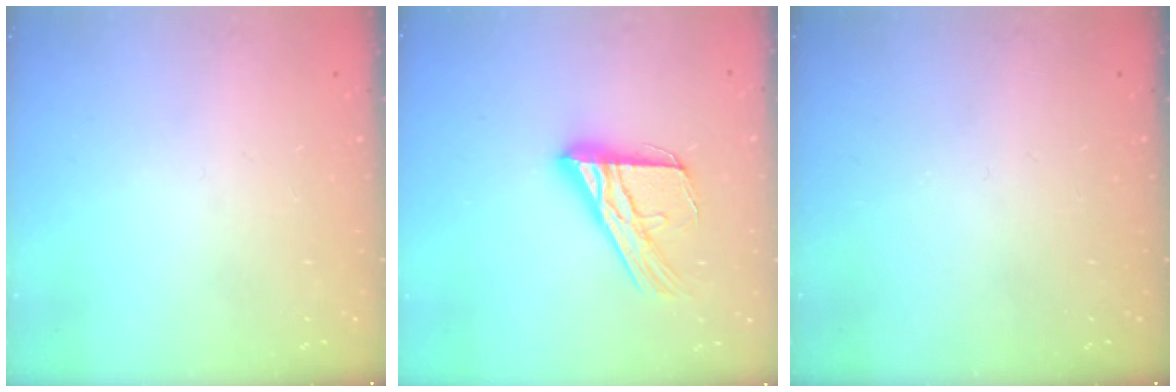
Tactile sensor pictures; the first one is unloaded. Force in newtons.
{"total": 17.1, "press": 17.0, "slide": 1.7}
{"total": 0.0}